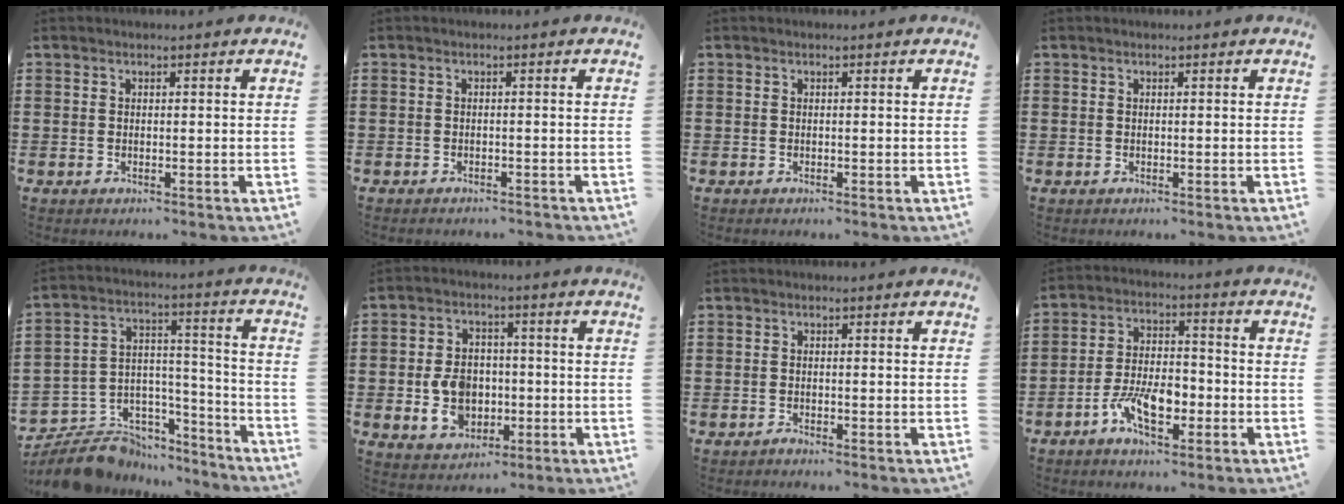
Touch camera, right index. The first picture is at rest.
{"total": 0.8, "force": [-0.8, 0.2, 0.0], "torque": [-0.004, 0.001, -0.017]}
{"total": 0.0}
{"total": 0.0}
{"total": 7.6, "force": [-6.1, 4.5, 0.6], "torque": [-0.025, 0.005, -0.112]}
{"total": 7.5, "force": [-1.2, 5.7, 4.8], "torque": [-0.107, 0.004, -0.024]}
{"total": 0.5, "force": [-0.5, 0.0, 0.1], "torque": [-0.004, -0.001, -0.011]}
{"total": 8.4, "force": [-3.9, 3.9, 6.4], "torque": [-0.135, 0.003, -0.075]}